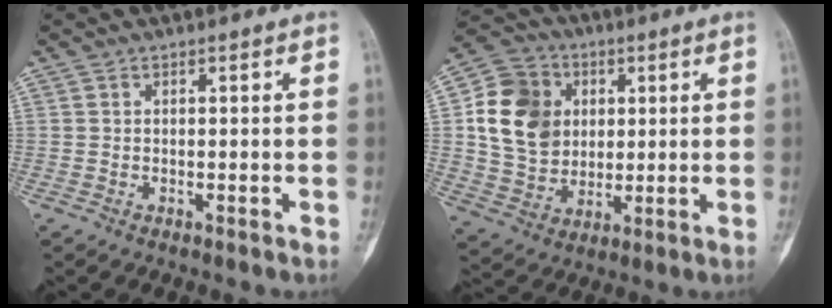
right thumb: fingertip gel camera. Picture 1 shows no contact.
{"total": 15.4, "force": [2.8, 12.6, 8.4], "torque": [-0.133, 0.002, 0.052]}